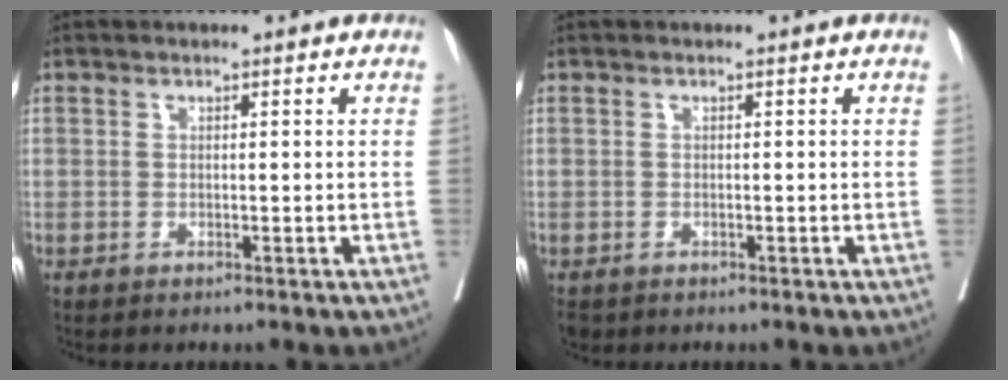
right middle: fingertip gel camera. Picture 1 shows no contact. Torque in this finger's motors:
{"motor_torque": [0.25, -0.30, 0.00, 0.00]}